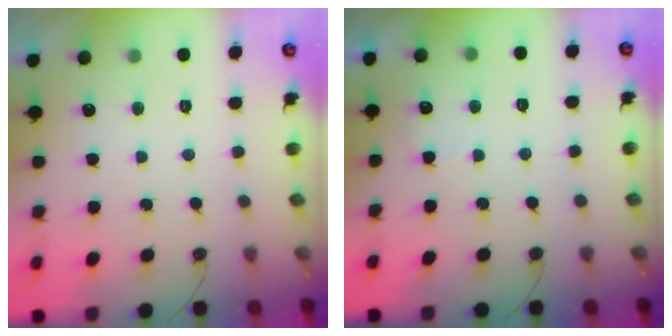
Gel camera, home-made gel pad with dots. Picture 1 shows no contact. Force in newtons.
{"total": 3.4, "press": 3.4, "slide": 0.3}